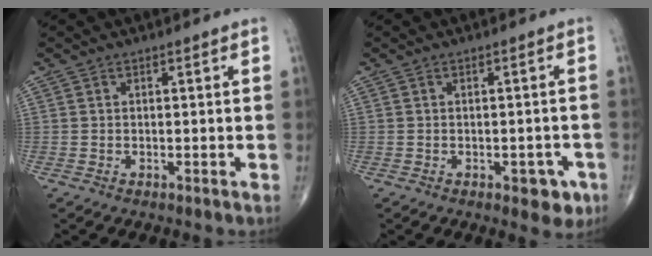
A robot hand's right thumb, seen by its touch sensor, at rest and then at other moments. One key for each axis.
{"total": 4.3, "fx": -2.0, "fy": 2.3, "fz": 3.0, "tx": -0.010, "ty": 0.007, "tz": -0.021}